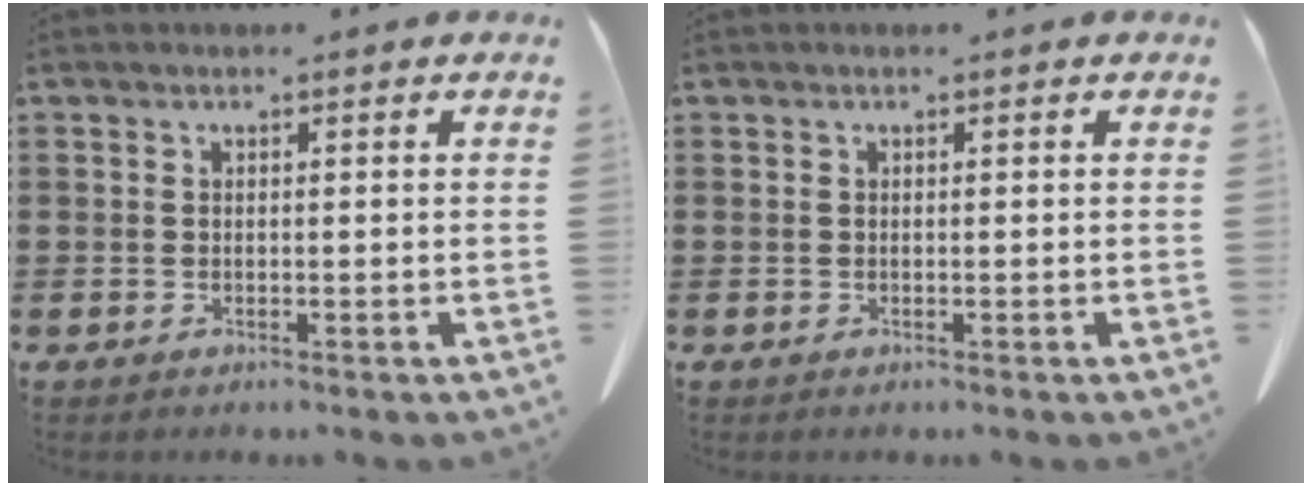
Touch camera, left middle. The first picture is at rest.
{"total": 0.0}